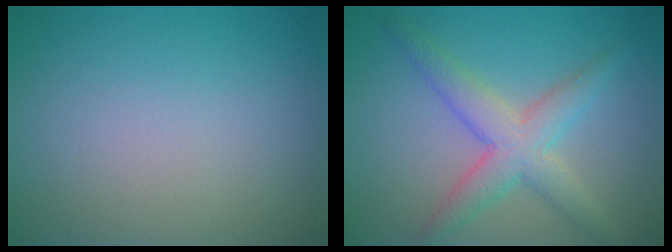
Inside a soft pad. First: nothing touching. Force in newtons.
{"total": 4.5, "press": 4.5, "slide": 0.1}